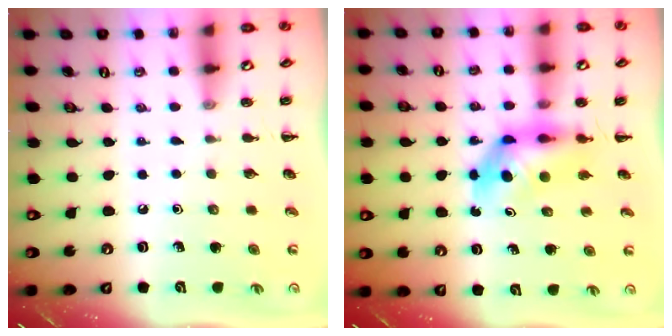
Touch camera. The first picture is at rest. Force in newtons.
{"total": 5.3, "press": 5.2, "slide": 1.0}